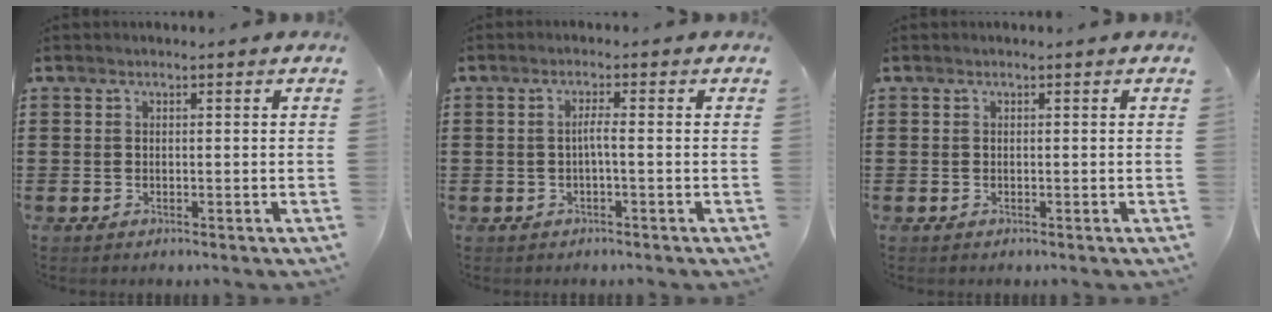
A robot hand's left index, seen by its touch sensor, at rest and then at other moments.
{"total": 2.0, "force": [-0.4, -0.1, 1.9], "torque": [-0.037, -0.001, -0.010]}
{"total": 0.0}